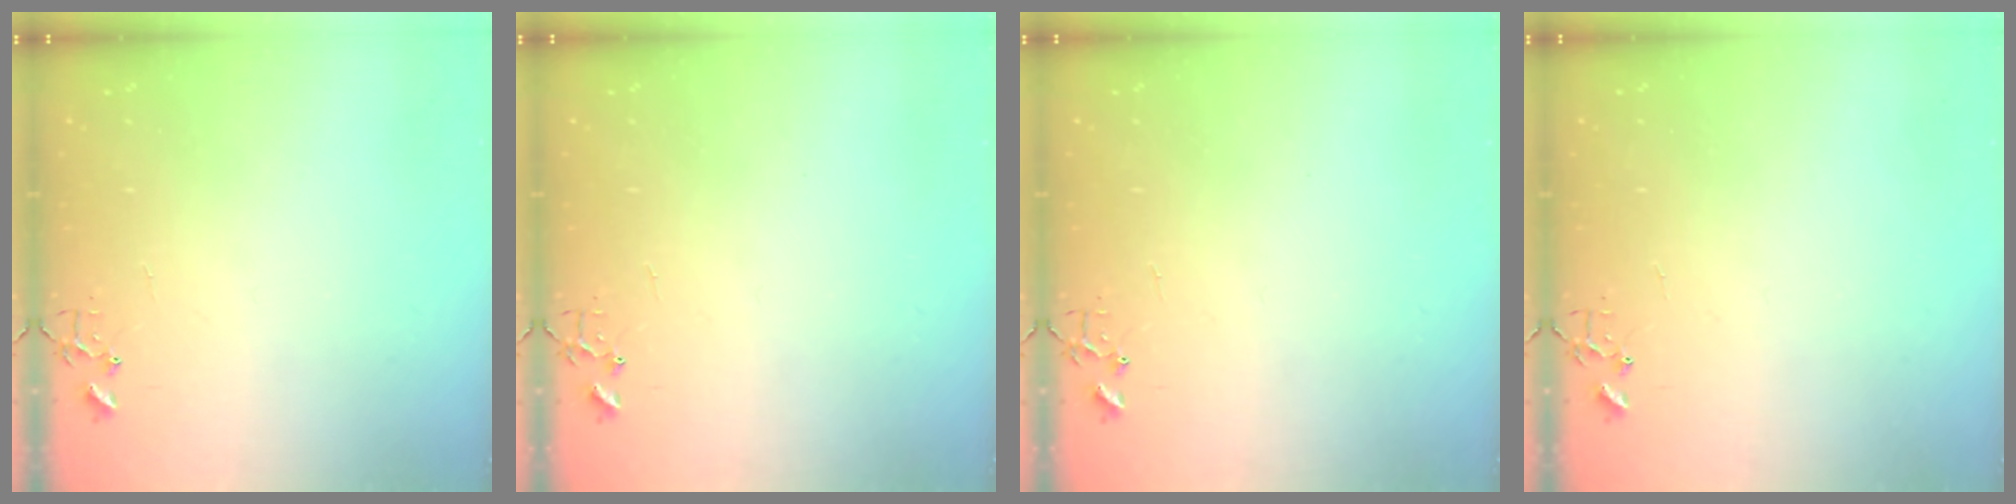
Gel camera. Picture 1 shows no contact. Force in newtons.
{"total": 0.0}
{"total": 0.0}
{"total": 0.0}